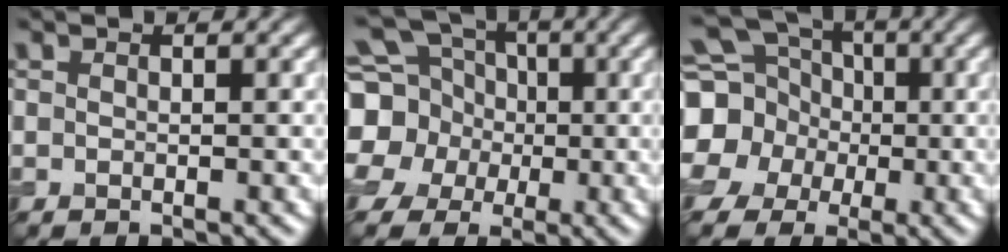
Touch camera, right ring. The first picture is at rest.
{"total": 11.4, "force": [0.6, 10.4, 4.6], "torque": [-0.159, 0.011, -0.017]}
{"total": 14.4, "force": [0.2, 13.4, 5.3], "torque": [-0.172, 0.000, -0.032]}